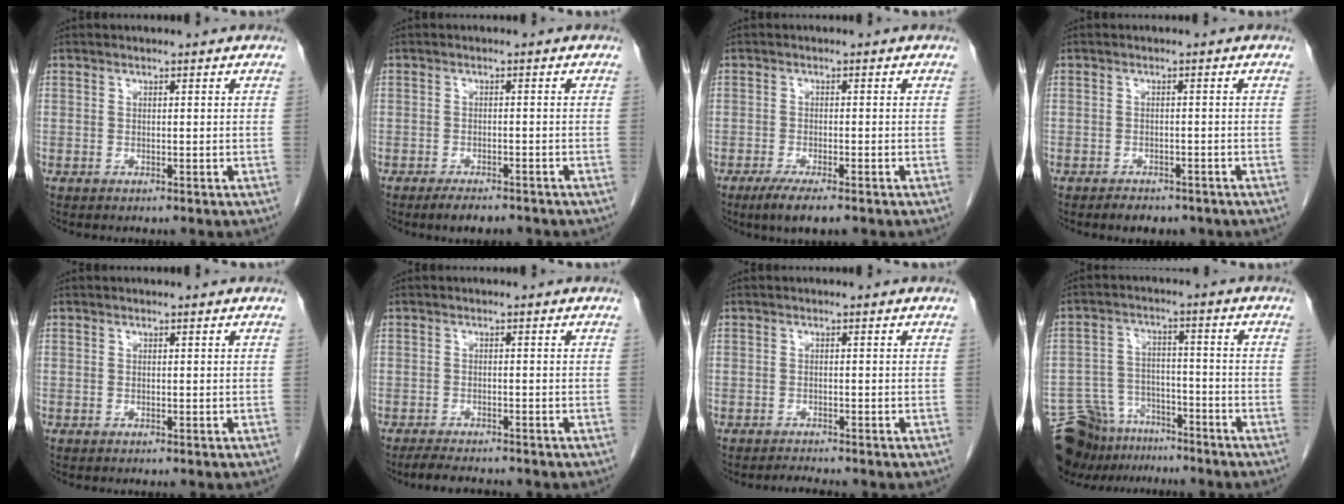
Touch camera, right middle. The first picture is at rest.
{"total": 3.7, "force": [-3.1, 0.9, 1.8], "torque": [-0.028, -0.003, -0.046]}
{"total": 5.0, "force": [-3.4, 0.7, 3.6], "torque": [-0.061, -0.012, -0.052]}
{"total": 3.6, "force": [-2.8, 1.7, 1.4], "torque": [-0.021, 0.000, -0.030]}
{"total": 0.0}
{"total": 4.7, "force": [-4.2, 0.7, 1.9], "torque": [-0.037, -0.015, -0.068]}
{"total": 1.3, "force": [-1.3, -0.4, 0.2], "torque": [-0.012, -0.010, -0.019]}
{"total": 12.6, "force": [-10.2, 6.4, 3.6], "torque": [-0.075, 0.020, -0.167]}